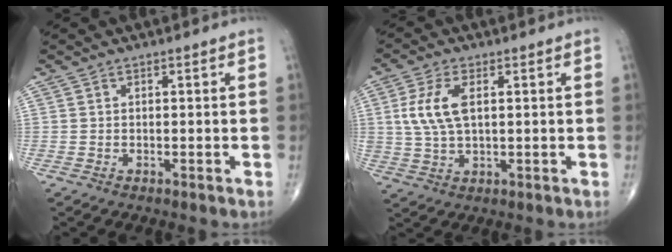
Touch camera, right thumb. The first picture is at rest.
{"total": 7.9, "force": [1.7, 4.0, 6.6], "torque": [-0.146, -0.001, 0.036]}